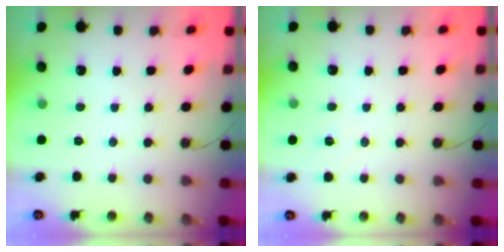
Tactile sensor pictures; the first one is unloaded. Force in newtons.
{"total": 5.9, "press": 4.0, "slide": 4.4}